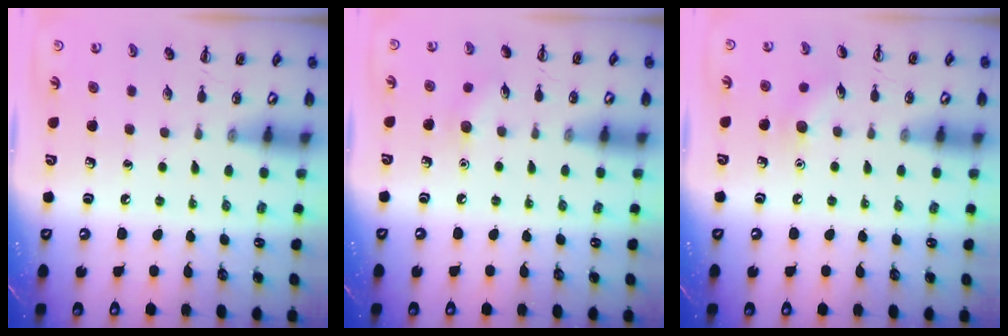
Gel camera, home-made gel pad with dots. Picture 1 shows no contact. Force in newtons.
{"total": 6.5, "press": 6.2, "slide": 1.8}
{"total": 6.4, "press": 6.1, "slide": 1.9}